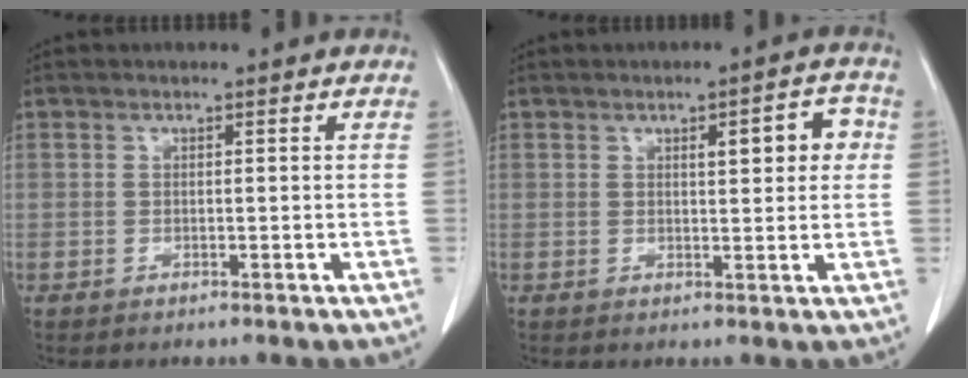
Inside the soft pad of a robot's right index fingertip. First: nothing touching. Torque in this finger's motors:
{"motor_torque": [0.22, 0.12, 0.05, 0.02]}